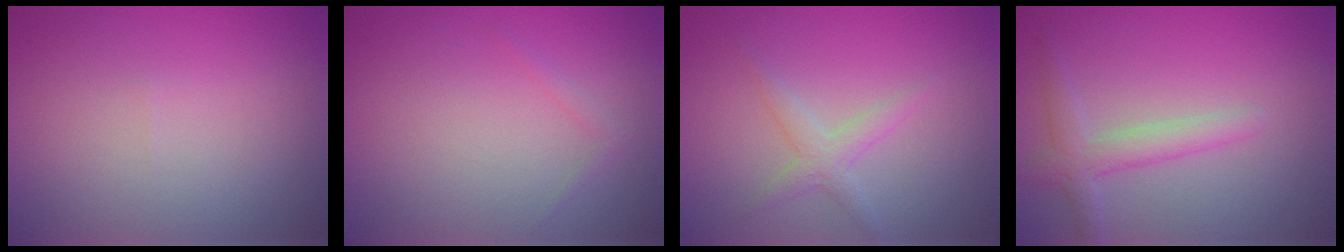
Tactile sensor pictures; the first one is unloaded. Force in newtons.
{"total": 0.6, "press": 0.6, "slide": 0.1}
{"total": 1.9, "press": 1.9, "slide": 0.0}
{"total": 2.8, "press": 2.8, "slide": 0.1}